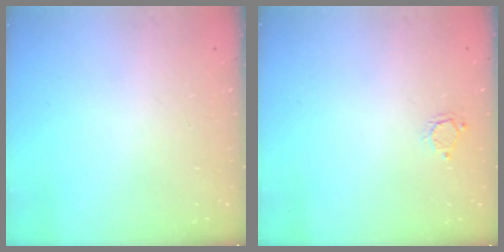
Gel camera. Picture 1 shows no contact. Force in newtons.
{"total": 2.8, "press": 2.8, "slide": 0.3}